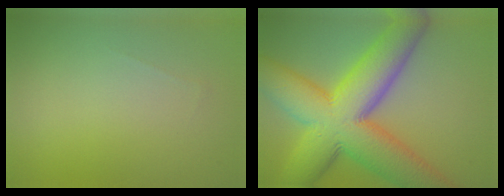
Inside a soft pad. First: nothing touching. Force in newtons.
{"total": 13.8, "press": 13.8, "slide": 0.3}